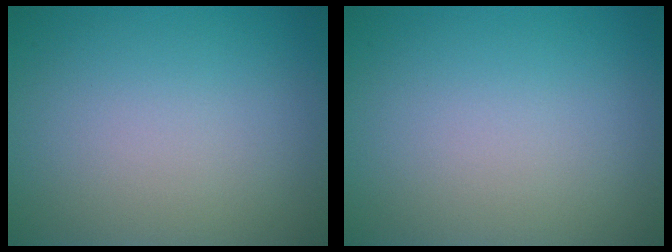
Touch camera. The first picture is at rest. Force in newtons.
{"total": 0.0}